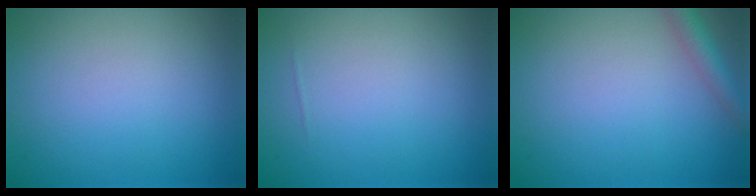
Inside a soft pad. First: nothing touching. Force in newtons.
{"total": 0.0}
{"total": 2.6, "press": 2.6, "slide": 0.1}